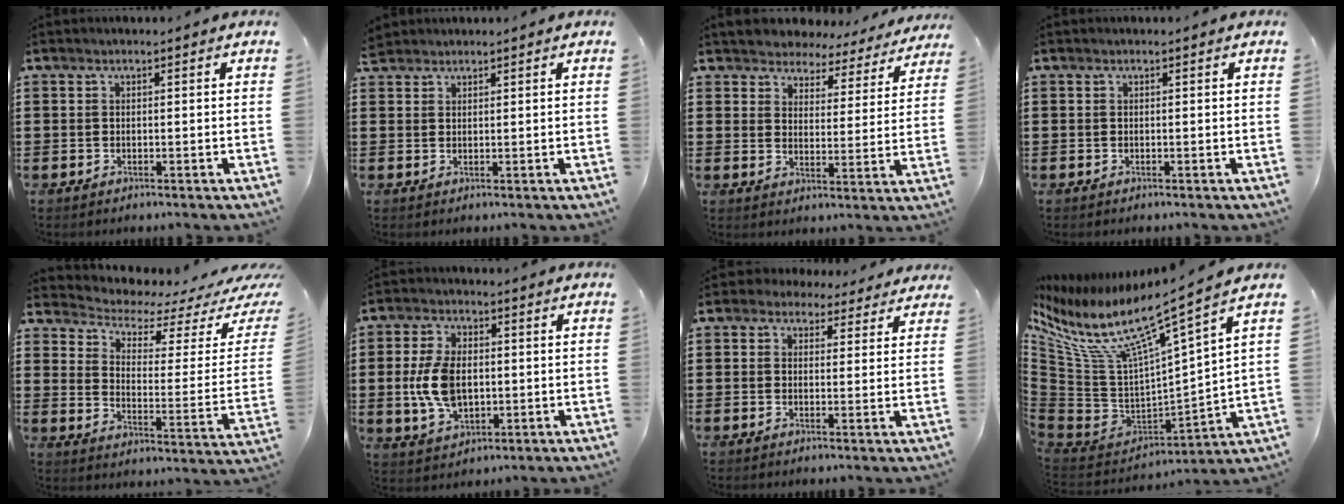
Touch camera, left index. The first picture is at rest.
{"total": 1.8, "force": [1.7, 0.7, 0.1], "torque": [-0.007, 0.003, 0.034]}
{"total": 4.1, "force": [4.0, 1.0, -0.4], "torque": [-0.019, -0.029, 0.065]}
{"total": 0.0}
{"total": 3.6, "force": [3.0, 1.1, 1.6], "torque": [-0.053, -0.029, 0.043]}
{"total": 8.5, "force": [-0.1, 5.3, 6.7], "torque": [-0.166, 0.005, -0.010]}
{"total": 3.0, "force": [2.3, 1.8, 0.7], "torque": [-0.025, 0.004, 0.042]}
{"total": 10.9, "force": [6.7, 2.4, 8.3], "torque": [-0.198, -0.056, 0.101]}